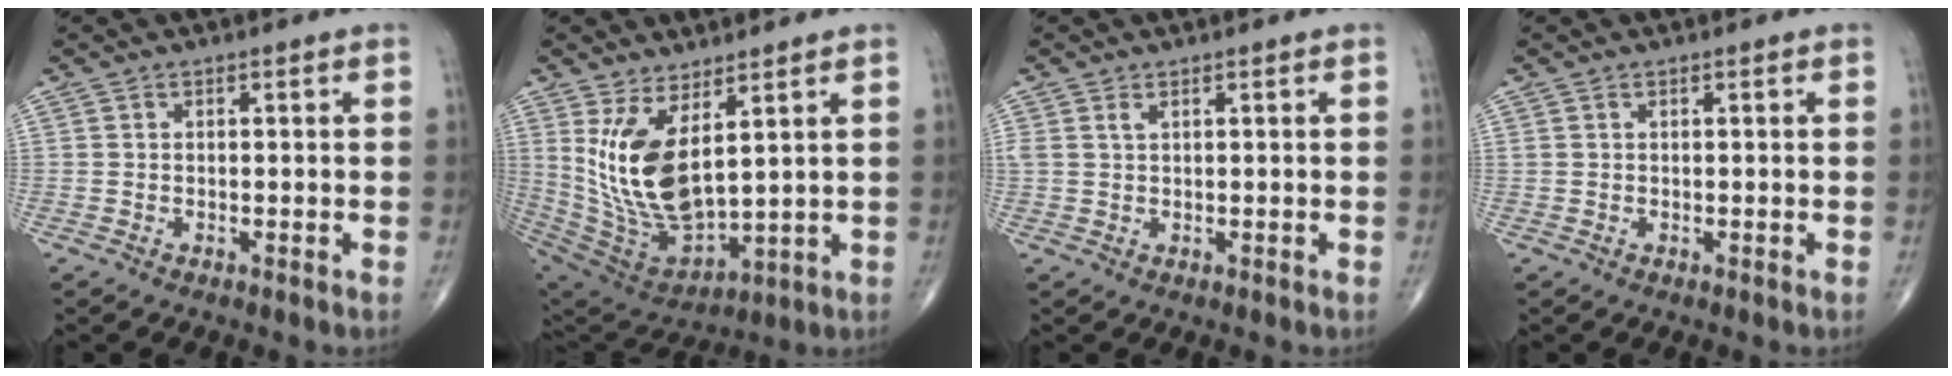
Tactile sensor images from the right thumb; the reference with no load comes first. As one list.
[{"total": 15.4, "force": [4.9, 6.8, 12.9], "torque": [-0.246, -0.043, 0.120]}, {"total": 1.3, "force": [0.8, 0.5, 0.9], "torque": [-0.023, 0.008, 0.021]}, {"total": 0.0}]